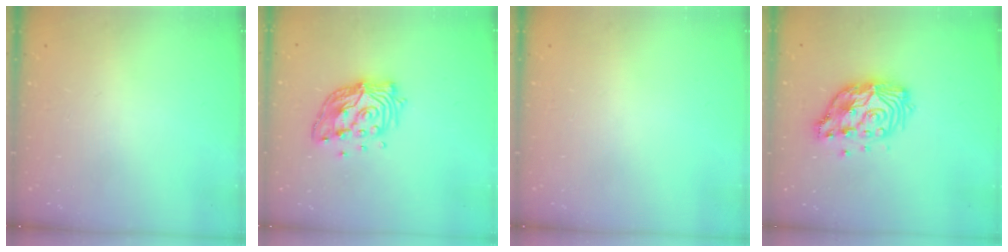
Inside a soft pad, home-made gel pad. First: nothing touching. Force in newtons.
{"total": 14.4, "press": 14.3, "slide": 1.0}
{"total": 0.0}
{"total": 13.5, "press": 13.4, "slide": 1.2}